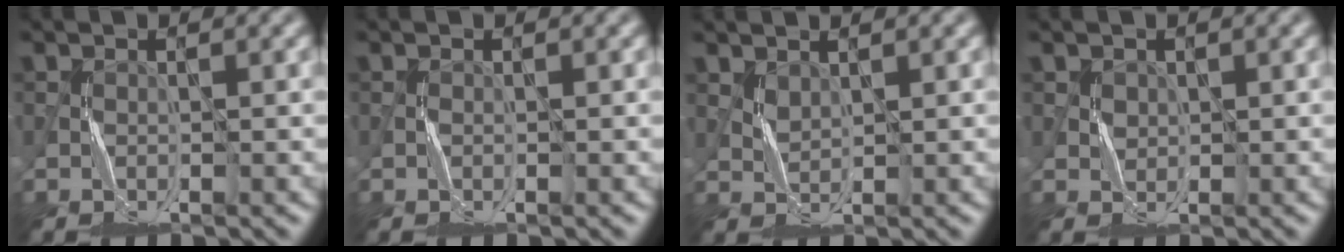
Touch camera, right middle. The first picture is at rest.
{"total": 0.0}
{"total": 1.0, "force": [0.9, 0.4, 0.4], "torque": [-0.013, 0.001, 0.025]}
{"total": 1.2, "force": [0.6, 1.0, 0.1], "torque": [-0.003, 0.002, 0.013]}